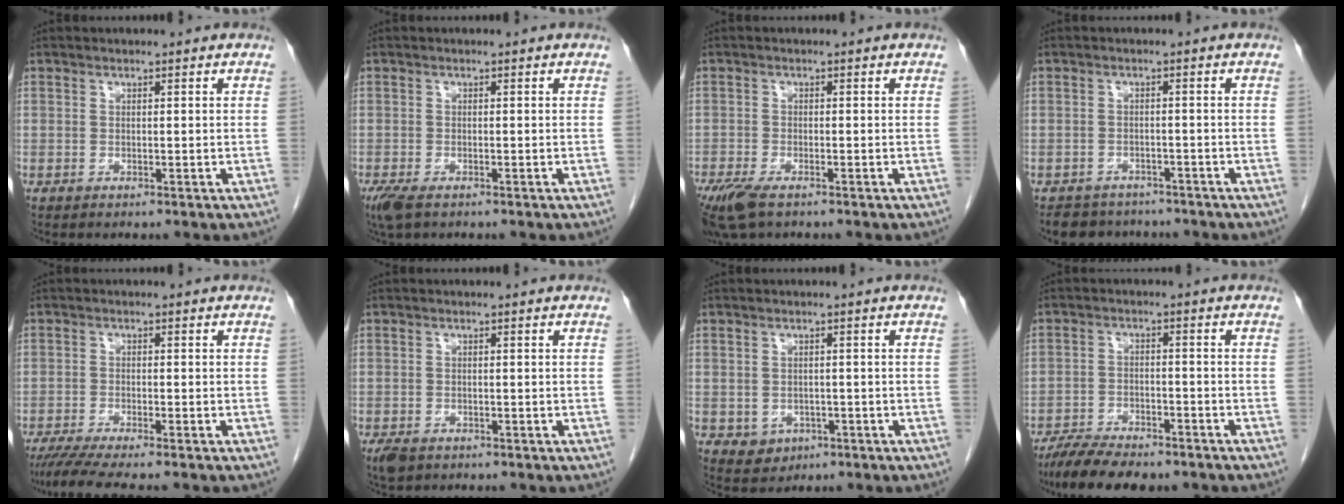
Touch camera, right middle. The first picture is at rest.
{"total": 3.7, "force": [-2.4, 1.4, 2.4], "torque": [-0.057, -0.012, -0.041]}
{"total": 6.6, "force": [-4.6, 2.2, 4.2], "torque": [-0.085, -0.018, -0.081]}
{"total": 5.9, "force": [-5.3, 2.7, 0.4], "torque": [-0.002, 0.003, -0.071]}
{"total": 7.1, "force": [-6.0, -0.3, 3.8], "torque": [-0.058, -0.020, -0.099]}
{"total": 2.9, "force": [-2.0, 1.6, 1.3], "torque": [-0.028, -0.005, -0.029]}
{"total": 3.1, "force": [-1.1, 2.7, 1.1], "torque": [-0.013, 0.003, -0.005]}
{"total": 9.8, "force": [-8.2, 2.6, 4.7], "torque": [-0.076, -0.012, -0.131]}